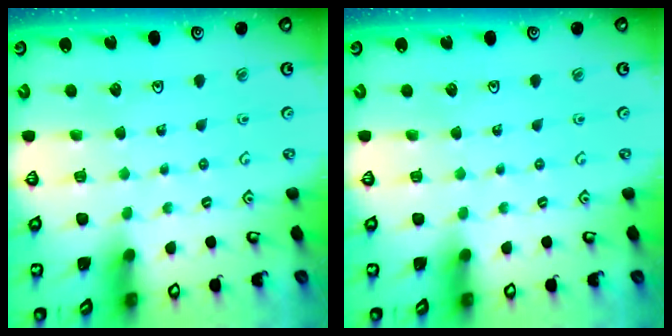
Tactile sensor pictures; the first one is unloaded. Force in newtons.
{"total": 0.0}